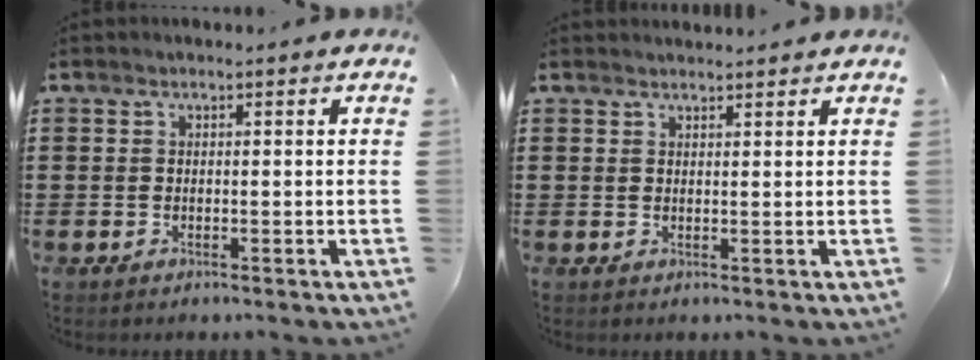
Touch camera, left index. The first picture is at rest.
{"total": 1.3, "force": [1.3, 0.1, 0.1], "torque": [-0.004, 0.000, 0.026]}